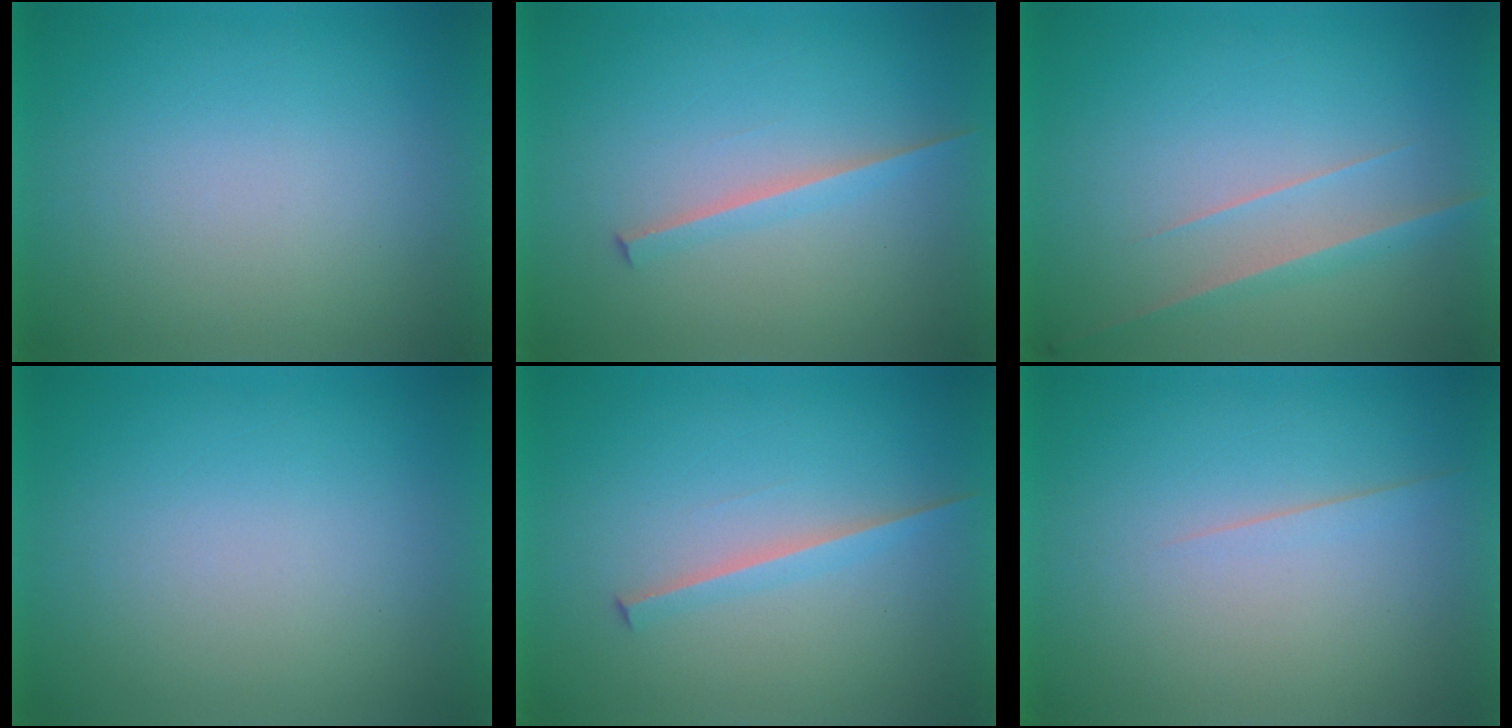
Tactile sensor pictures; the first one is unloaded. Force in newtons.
{"total": 1.8}
{"total": 2.8}
{"total": 0.0}
{"total": 1.8}
{"total": 1.6}